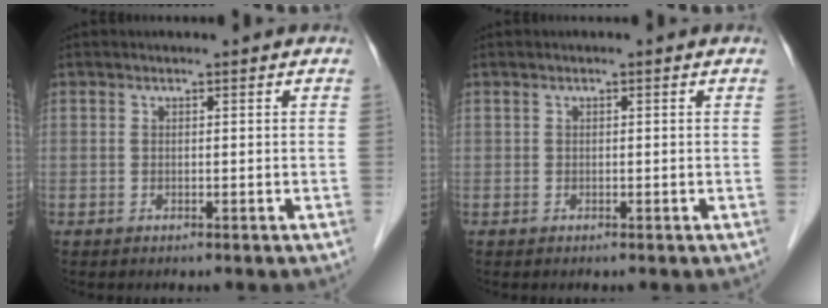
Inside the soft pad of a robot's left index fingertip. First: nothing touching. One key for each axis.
{"total": 0.0}